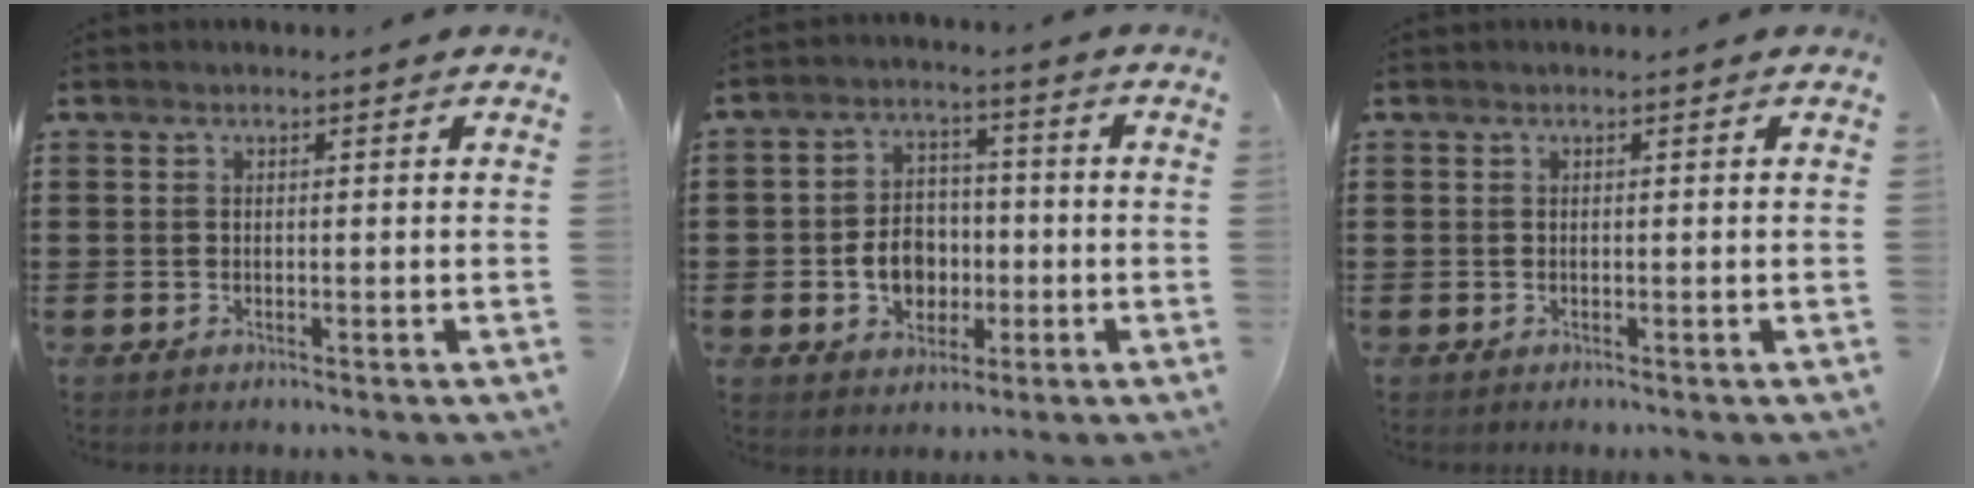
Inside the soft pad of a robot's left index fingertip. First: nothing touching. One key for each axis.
{"total": 6.7, "fx": -1.3, "fy": 5.4, "fz": 3.7, "tx": -0.076, "ty": 0.009, "tz": -0.025}
{"total": 0.0}